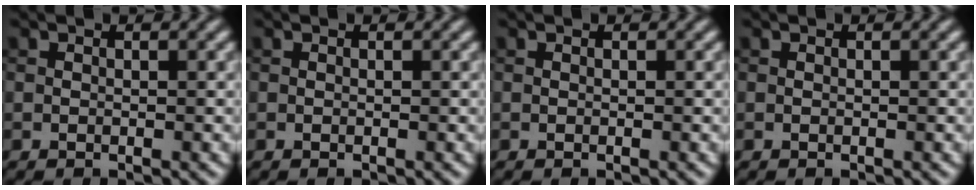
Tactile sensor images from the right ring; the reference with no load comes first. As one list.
[{"total": 0.0}, {"total": 0.0}, {"total": 0.0}]